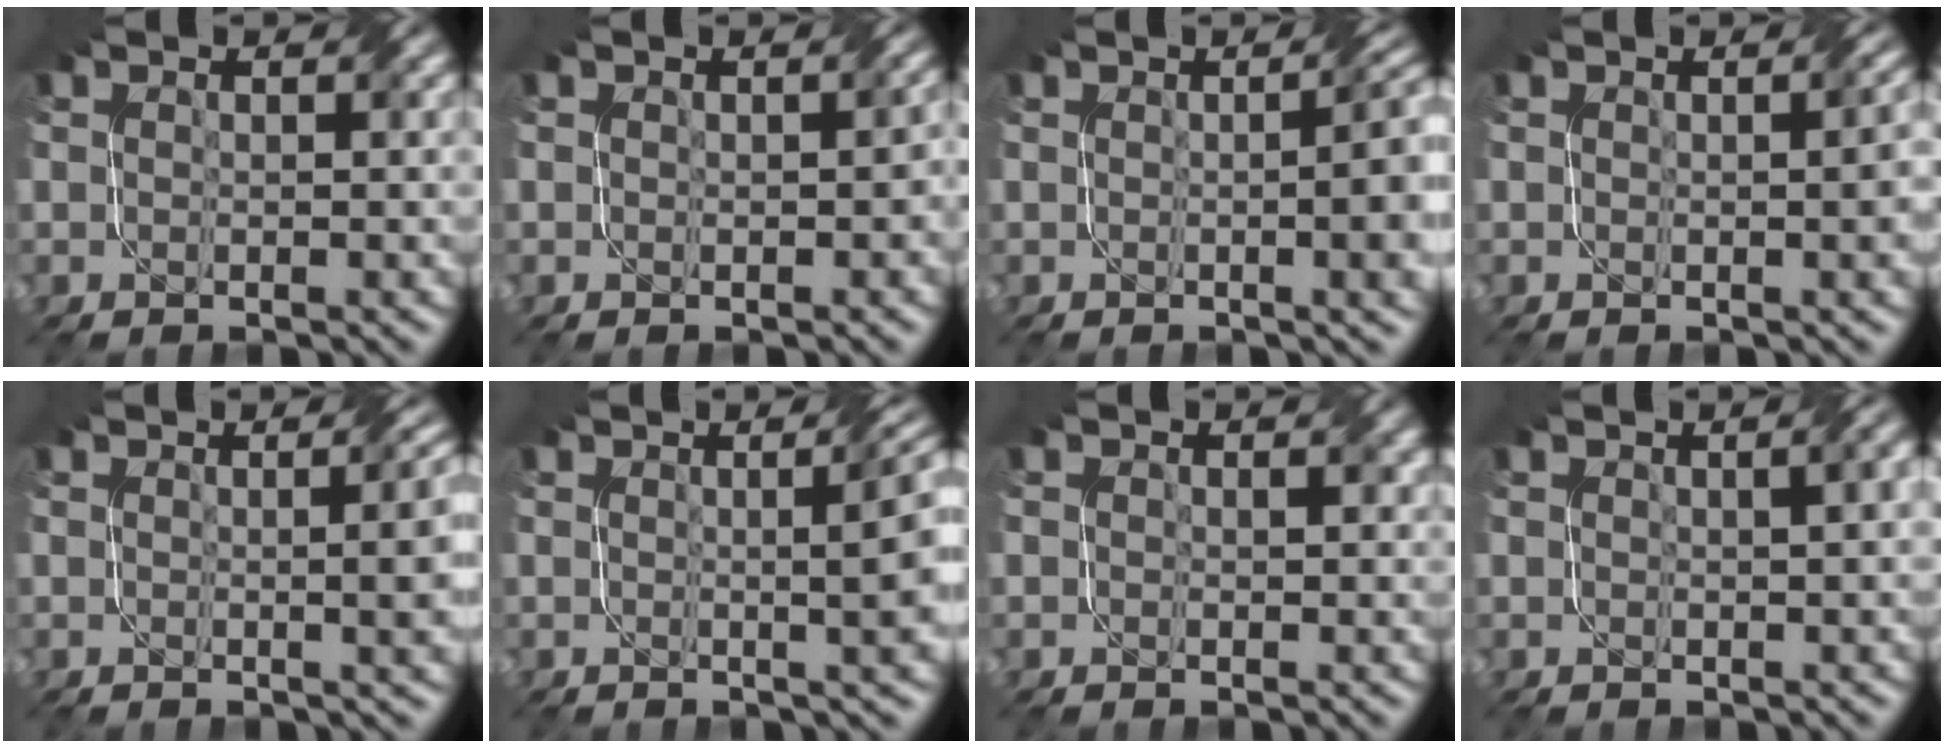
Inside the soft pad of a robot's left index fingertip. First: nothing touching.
{"total": 1.1, "force": [0.0, 0.4, 1.0], "torque": [-0.012, 0.005, 0.001]}
{"total": 9.2, "force": [0.1, 3.9, 8.4], "torque": [-0.048, 0.014, -0.005]}
{"total": 3.3, "force": [0.1, 1.0, 3.2], "torque": [-0.028, 0.012, 0.000]}
{"total": 7.4, "force": [0.6, 3.0, 6.7], "torque": [-0.032, 0.016, 0.006]}
{"total": 9.2, "force": [1.1, 3.8, 8.3], "torque": [-0.037, 0.026, 0.002]}
{"total": 0.8, "force": [0.3, 0.5, 0.6], "torque": [-0.005, -0.001, 0.005]}
{"total": 3.9, "force": [1.3, 1.5, 3.4], "torque": [-0.024, 0.017, 0.006]}